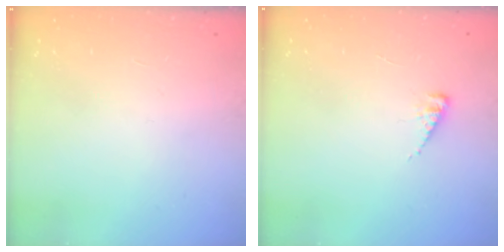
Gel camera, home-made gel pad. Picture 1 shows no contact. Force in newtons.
{"total": 4.3, "press": 4.2, "slide": 0.5}